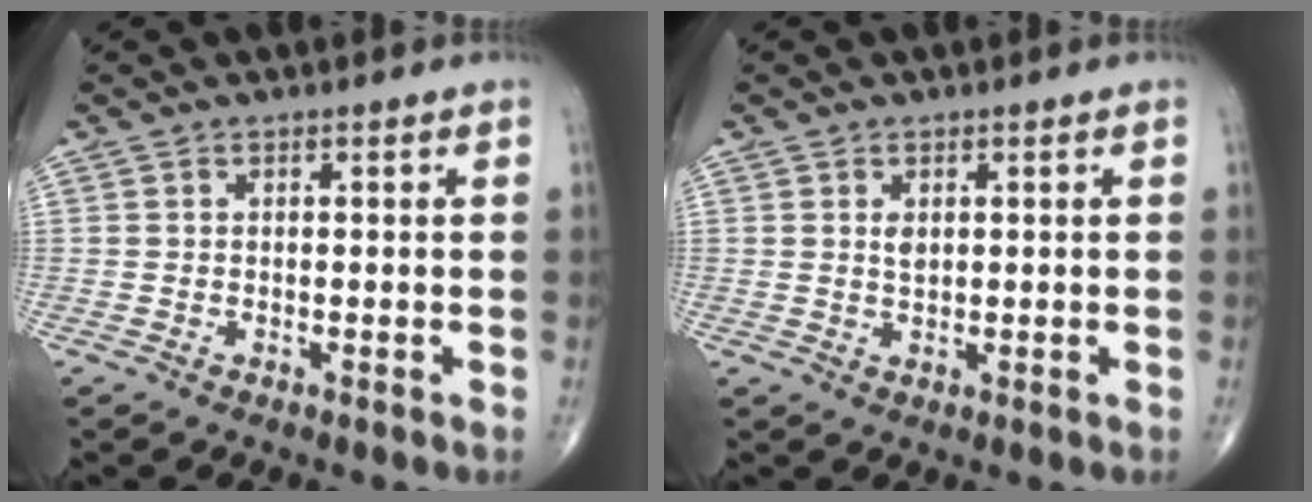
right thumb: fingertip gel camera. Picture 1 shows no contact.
{"total": 1.7, "force": [0.5, 0.9, 1.3], "torque": [-0.017, -0.004, 0.011]}